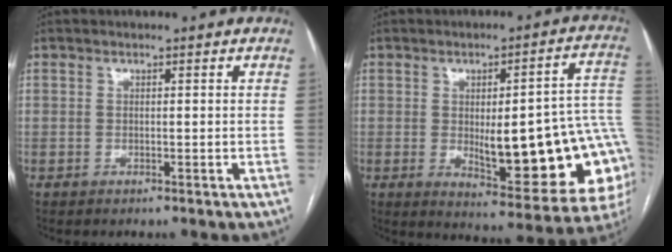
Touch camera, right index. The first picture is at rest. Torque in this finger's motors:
{"motor_torque": [2.14, 0.00, 0.69, 0.11]}